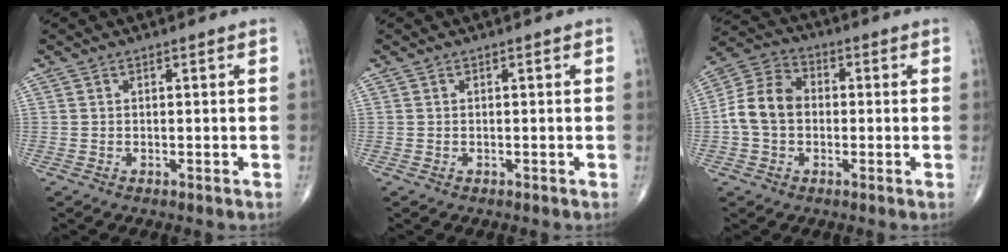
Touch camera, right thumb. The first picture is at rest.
{"total": 0.0}
{"total": 9.5, "force": [-0.5, 7.3, 6.1], "torque": [-0.109, 0.031, -0.021]}